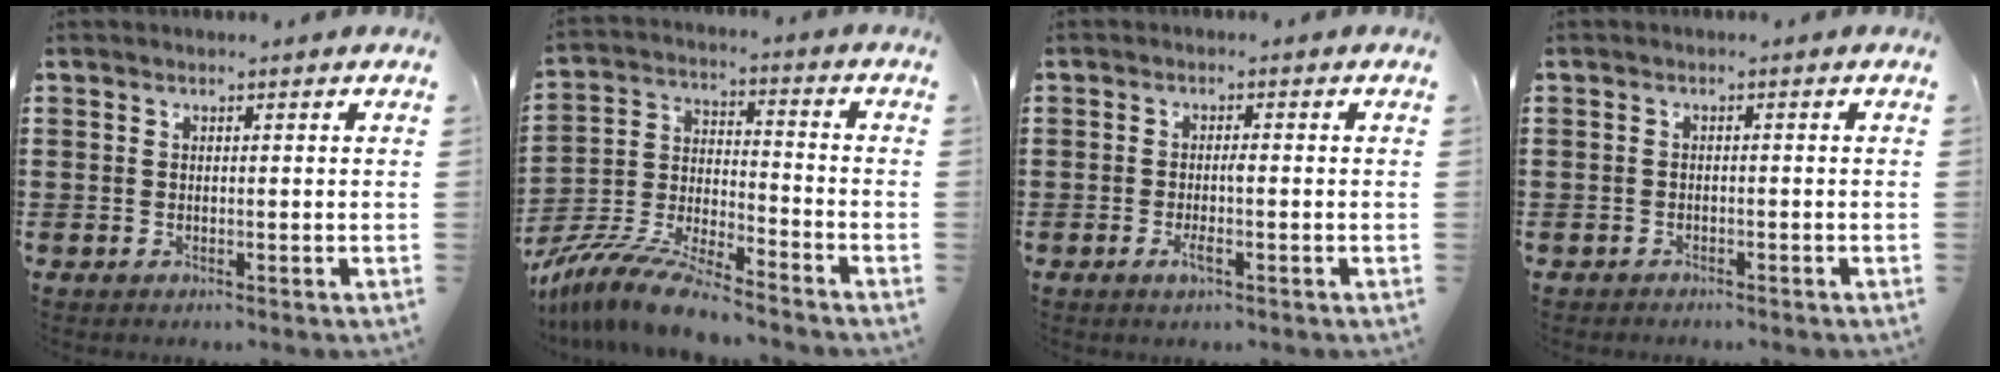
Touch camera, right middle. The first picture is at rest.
{"total": 10.4, "force": [-9.6, 0.8, 4.1], "torque": [-0.084, 0.014, -0.192]}
{"total": 2.1, "force": [-0.7, 0.3, 1.9], "torque": [-0.041, -0.002, -0.015]}
{"total": 1.0, "force": [-1.0, 0.2, -0.1], "torque": [-0.001, 0.003, -0.022]}